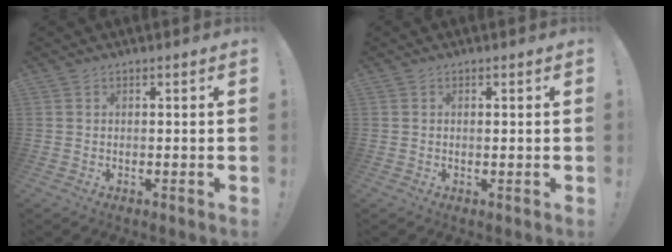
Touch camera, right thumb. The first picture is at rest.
{"total": 0.5, "force": [0.2, 0.1, 0.5], "torque": [0.004, -0.005, 0.001]}